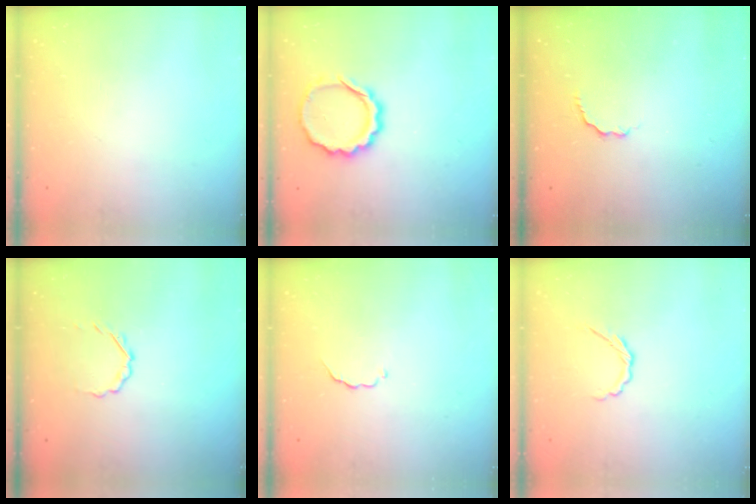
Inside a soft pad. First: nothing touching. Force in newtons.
{"total": 10.7, "press": 10.6, "slide": 1.9}
{"total": 2.8, "press": 2.6, "slide": 0.9}
{"total": 2.1, "press": 2.0, "slide": 0.8}
{"total": 2.8, "press": 2.7, "slide": 0.5}
{"total": 3.2, "press": 3.0, "slide": 1.0}